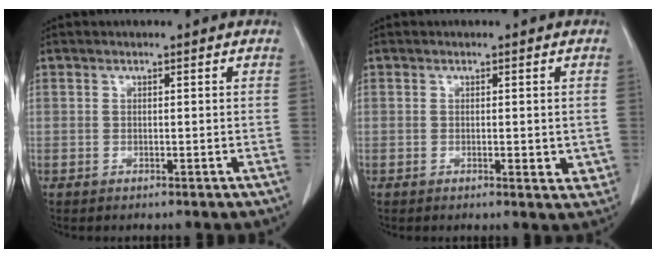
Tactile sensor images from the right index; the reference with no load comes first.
{"total": 3.1, "force": [-0.5, 1.2, 2.8], "torque": [-0.028, -0.004, -0.004]}